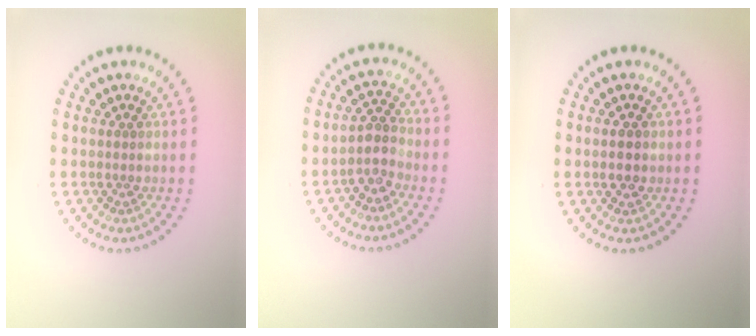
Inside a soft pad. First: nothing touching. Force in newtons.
{"total": 2.3, "press": 2.0, "slide": 1.2}
{"total": 2.2, "press": 2.2, "slide": 0.2}